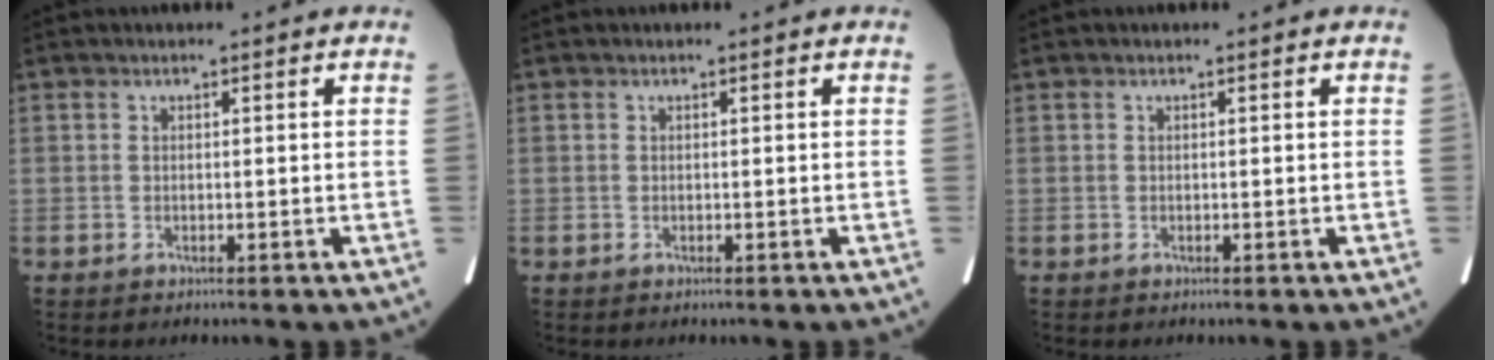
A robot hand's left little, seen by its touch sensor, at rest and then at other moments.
{"total": 0.0}
{"total": 0.0}